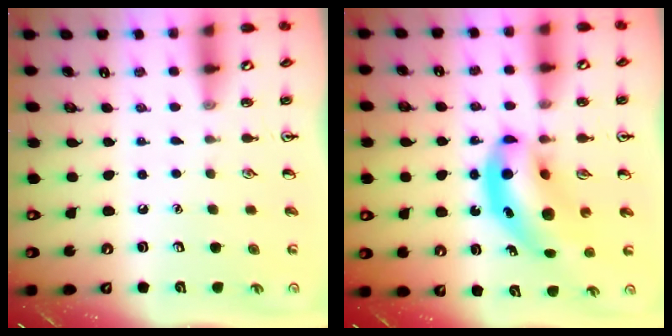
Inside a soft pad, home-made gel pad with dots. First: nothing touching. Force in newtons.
{"total": 13.2, "press": 12.6, "slide": 3.9}